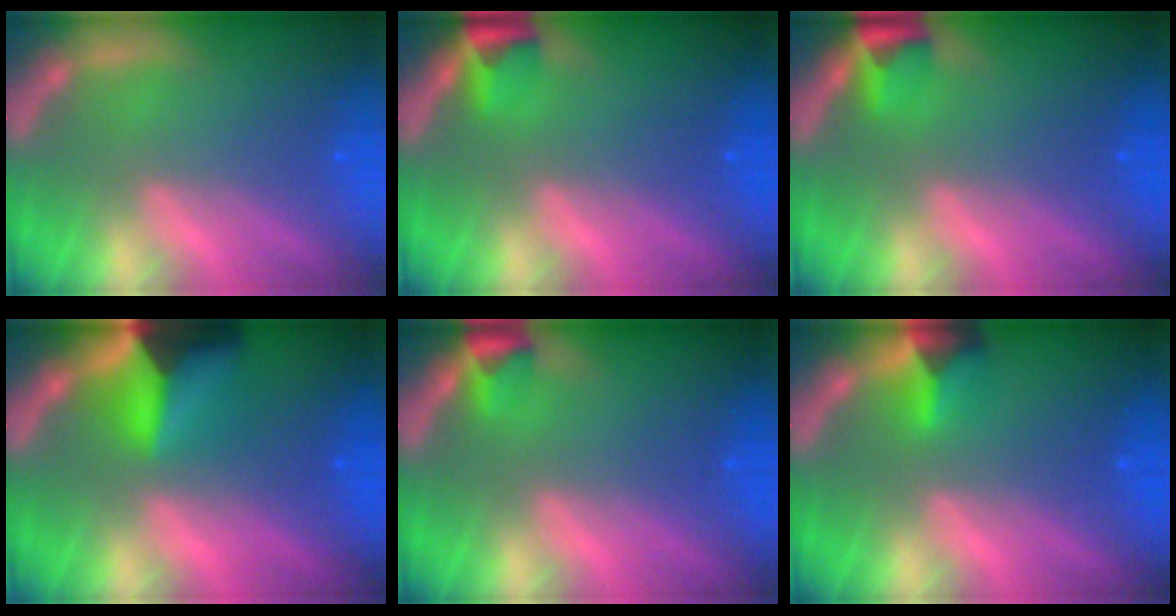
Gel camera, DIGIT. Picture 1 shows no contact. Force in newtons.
{"total": 2.4}
{"total": 2.4}
{"total": 9.0}
{"total": 1.9}
{"total": 2.9}